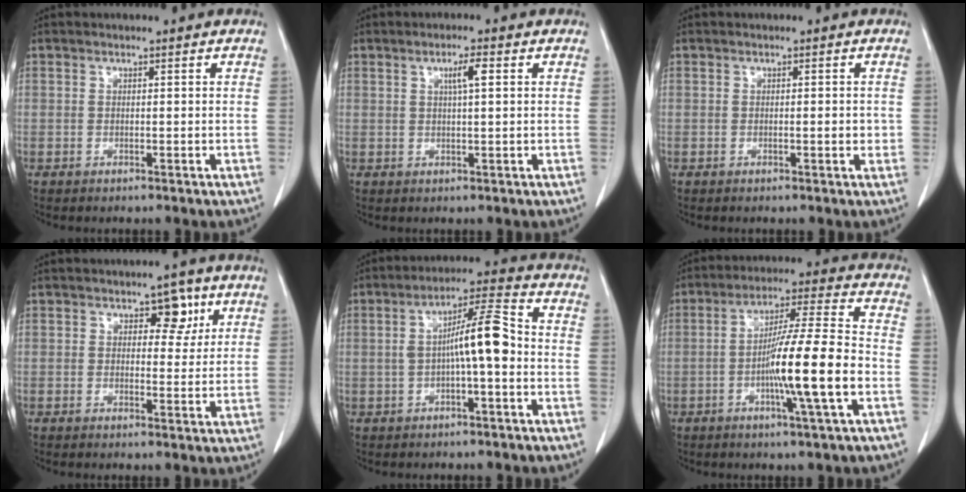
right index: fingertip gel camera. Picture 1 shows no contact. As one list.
[{"total": 2.8, "force": [0.9, 0.2, 2.6], "torque": [-0.045, 0.002, 0.016]}, {"total": 1.5, "force": [-0.2, 0.4, 1.4], "torque": [-0.021, 0.000, -0.002]}, {"total": 4.2, "force": [2.0, 2.5, 2.7], "torque": [-0.024, 0.006, 0.026]}, {"total": 8.3, "force": [-0.7, 1.1, 8.1], "torque": [-0.138, 0.027, -0.015]}, {"total": 13.5, "force": [-3.6, -0.7, 13.0], "torque": [-0.225, -0.004, -0.068]}]